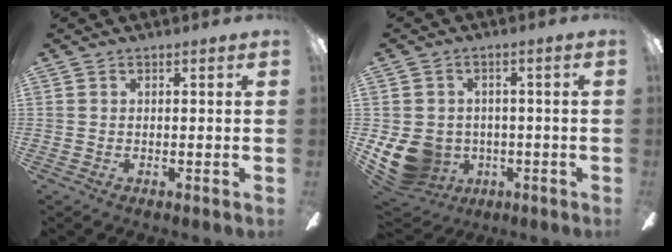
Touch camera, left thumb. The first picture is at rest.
{"total": 11.1, "force": [-2.6, 9.6, 5.0], "torque": [-0.141, 0.007, -0.042]}